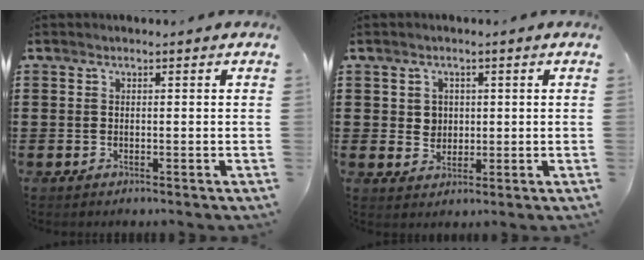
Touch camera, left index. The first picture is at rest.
{"total": 2.8, "force": [0.7, 2.5, 0.8], "torque": [-0.020, 0.006, 0.009]}